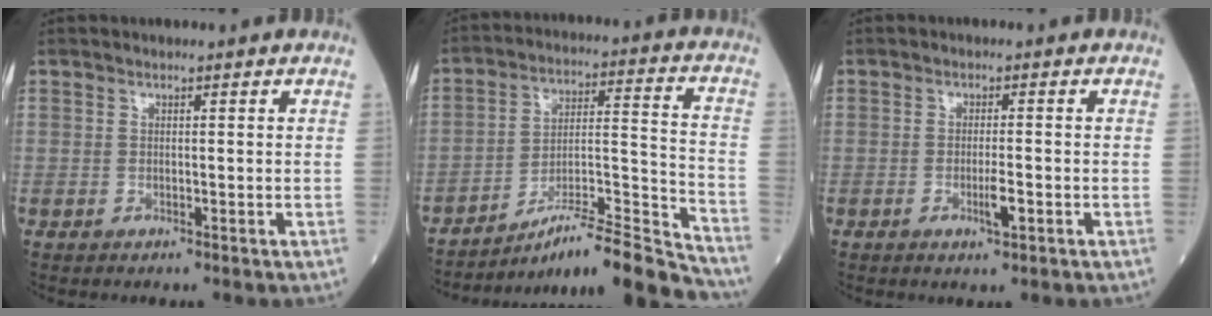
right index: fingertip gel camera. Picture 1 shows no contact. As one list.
[{"total": 17.6, "force": [-15.9, 0.0, 7.6], "torque": [-0.107, 0.026, -0.255]}, {"total": 2.5, "force": [-0.9, 0.2, 2.3], "torque": [-0.043, -0.002, -0.012]}]